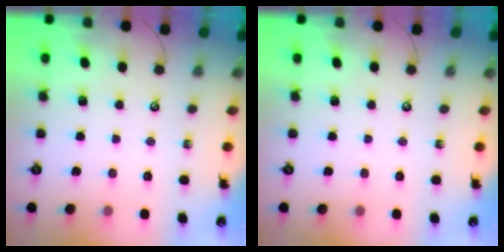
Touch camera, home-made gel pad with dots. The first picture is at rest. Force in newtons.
{"total": 0.0}